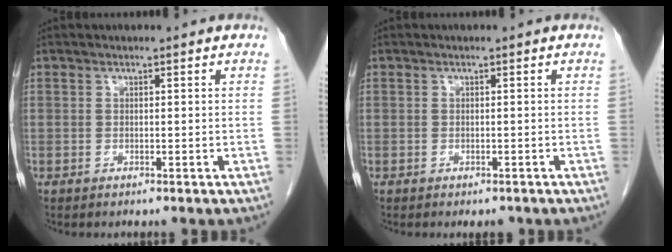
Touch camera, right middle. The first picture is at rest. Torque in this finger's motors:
{"motor_torque": [0.02, 0.01, 0.00, 0.00]}